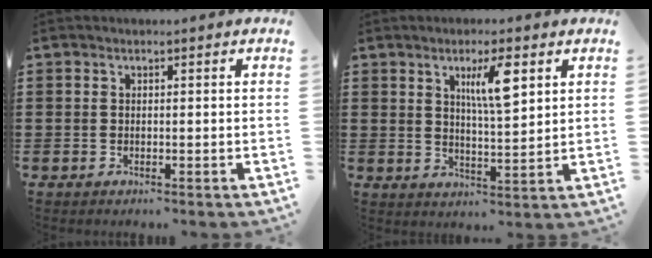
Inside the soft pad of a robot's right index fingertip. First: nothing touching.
{"total": 6.5, "force": [3.0, 1.4, 5.5], "torque": [-0.100, 0.005, 0.044]}